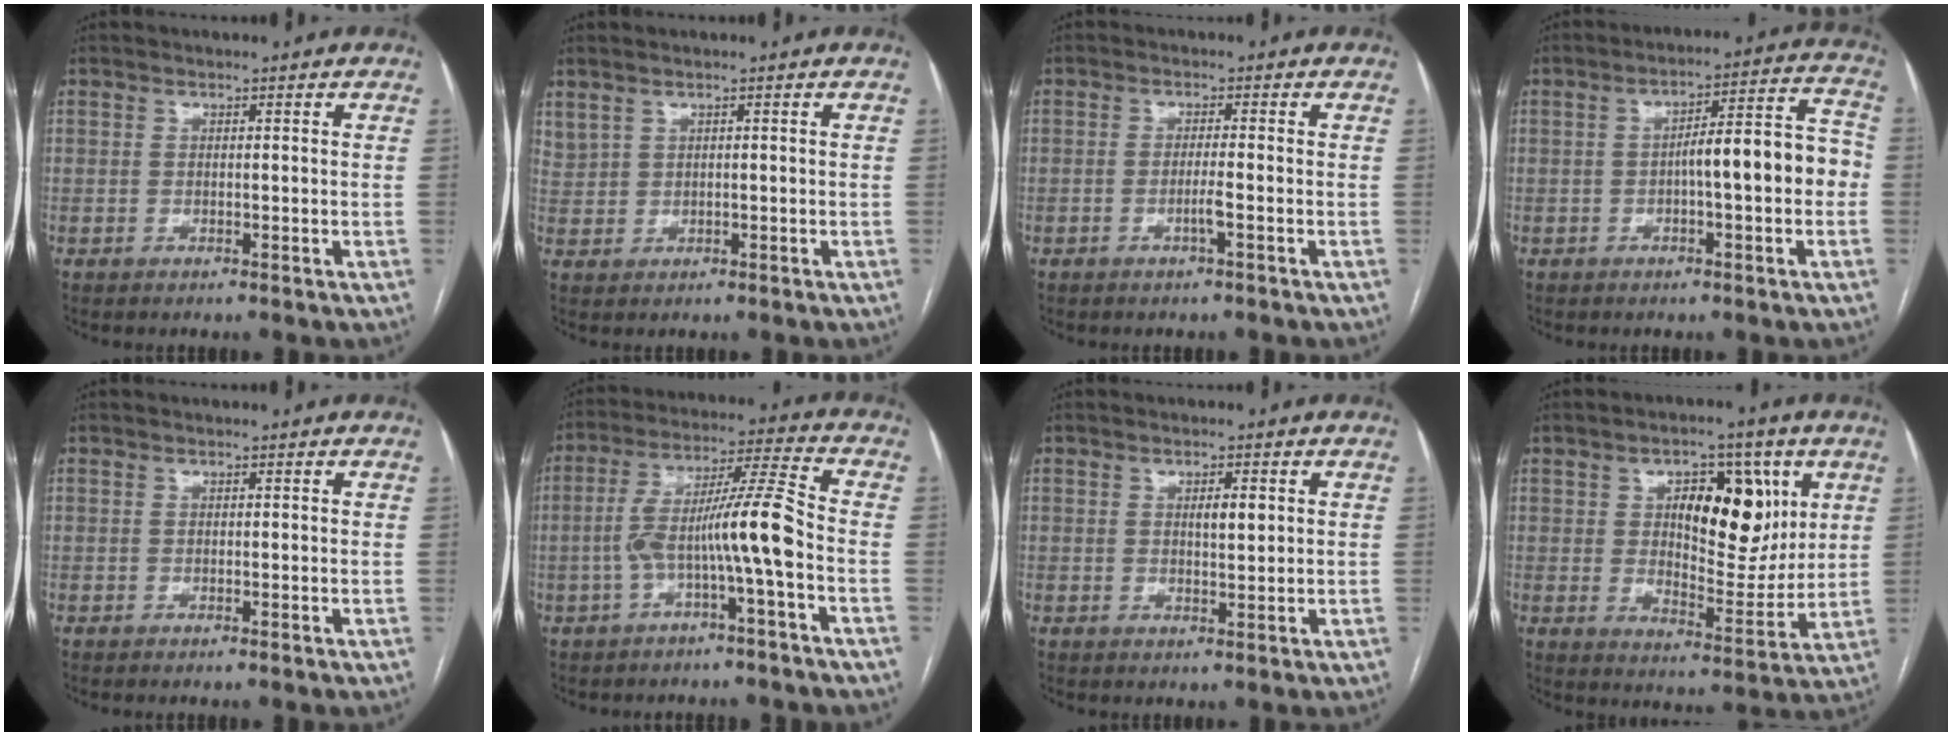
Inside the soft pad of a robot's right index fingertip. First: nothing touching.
{"total": 2.1, "force": [1.8, 1.1, 0.5], "torque": [-0.014, 0.006, 0.043]}
{"total": 2.1, "force": [-0.9, -0.3, 1.9], "torque": [-0.035, -0.002, -0.017]}
{"total": 10.2, "force": [-1.2, 1.9, 10.0], "torque": [-0.134, 0.041, -0.017]}
{"total": 0.0}
{"total": 10.6, "force": [-2.7, -0.4, 10.2], "torque": [-0.186, 0.034, -0.050]}
{"total": 2.6, "force": [0.7, 0.9, 2.4], "torque": [-0.035, -0.002, 0.013]}
{"total": 13.4, "force": [4.5, 5.9, 11.1], "torque": [-0.153, 0.009, 0.078]}